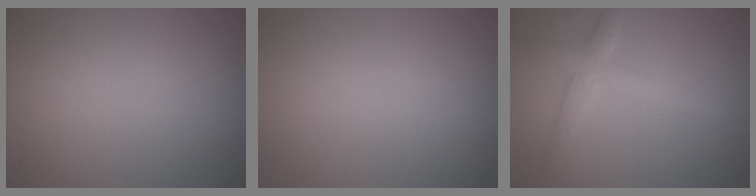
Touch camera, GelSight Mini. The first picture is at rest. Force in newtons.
{"total": 0.0}
{"total": 2.9, "press": 2.9, "slide": 0.1}